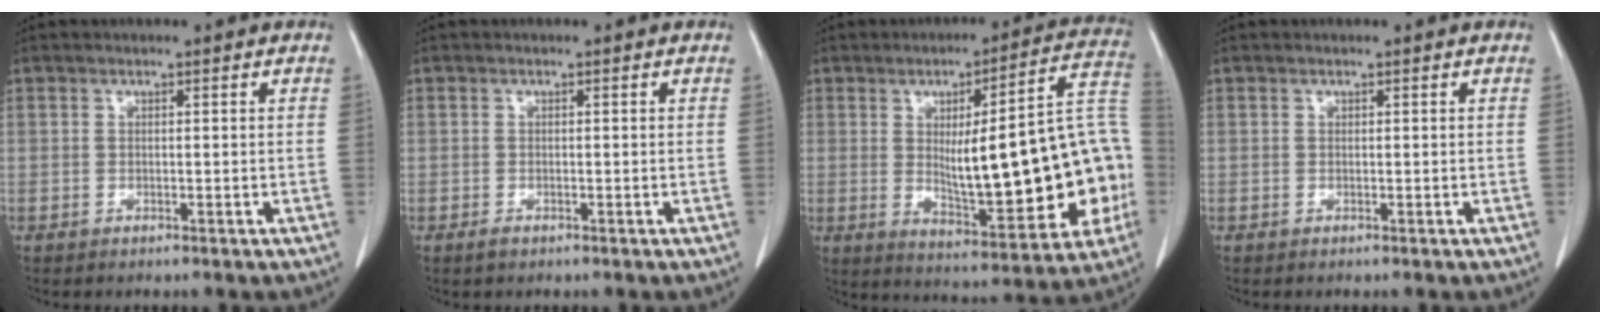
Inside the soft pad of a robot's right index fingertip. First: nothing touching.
{"total": 0.8, "force": [-0.5, 0.5, 0.4], "torque": [-0.009, -0.001, -0.009]}
{"total": 22.9, "force": [-1.3, 5.1, 22.3], "torque": [-0.241, 0.032, 0.003]}
{"total": 0.0}